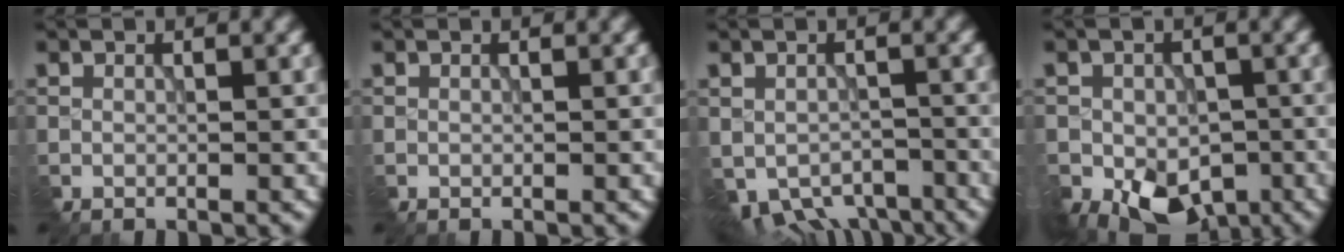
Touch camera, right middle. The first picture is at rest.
{"total": 0.0}
{"total": 4.9, "force": [-3.3, 2.8, 2.3], "torque": [-0.039, -0.022, -0.044]}
{"total": 7.2, "force": [-3.1, 5.2, 3.9], "torque": [-0.074, -0.031, -0.037]}